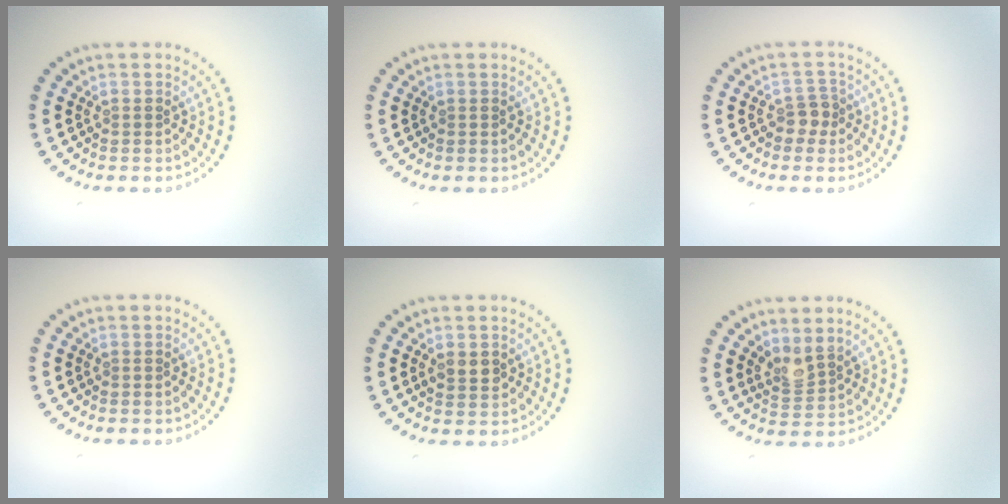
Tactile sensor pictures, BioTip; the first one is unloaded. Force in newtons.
{"total": 0.0}
{"total": 1.8, "press": 1.4, "slide": 1.0}
{"total": 0.0}
{"total": 1.8, "press": 1.8, "slide": 0.3}
{"total": 2.2, "press": 1.6, "slide": 1.5}